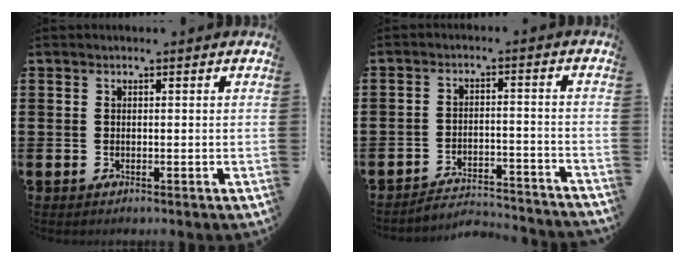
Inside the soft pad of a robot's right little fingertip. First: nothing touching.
{"total": 3.3, "force": [-3.3, 0.2, 0.1], "torque": [-0.009, 0.004, -0.073]}